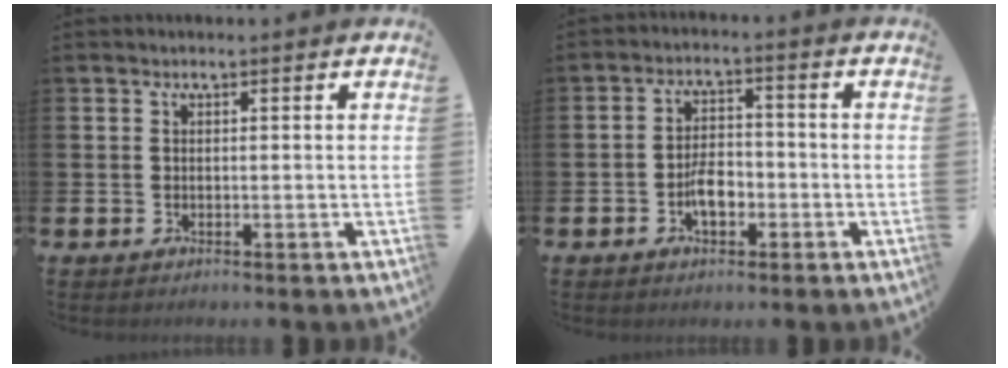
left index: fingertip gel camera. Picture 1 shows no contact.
{"total": 4.2, "force": [-1.6, 2.3, 3.1], "torque": [-0.050, 0.006, -0.030]}